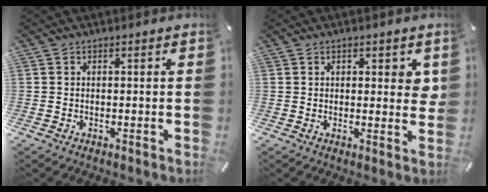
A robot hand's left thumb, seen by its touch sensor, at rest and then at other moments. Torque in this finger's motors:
{"motor_torque": [0.82, -0.11, 0.11, -0.03, 0.05]}